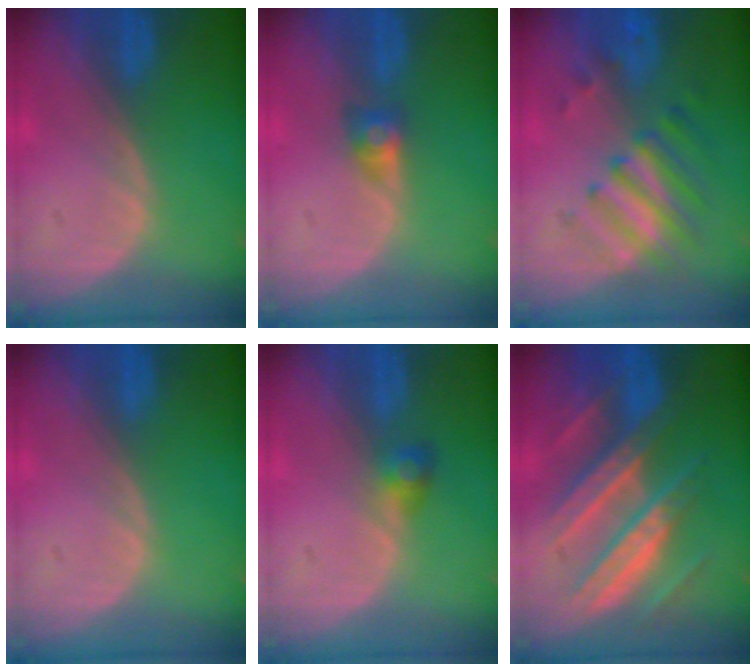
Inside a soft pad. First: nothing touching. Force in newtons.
{"total": 2.9, "press": 2.4, "slide": 1.5}
{"total": 7.7, "press": 6.8, "slide": 3.6}
{"total": 0.0}
{"total": 2.5, "press": 2.4, "slide": 0.7}
{"total": 11.0, "press": 11.0, "slide": 1.1}